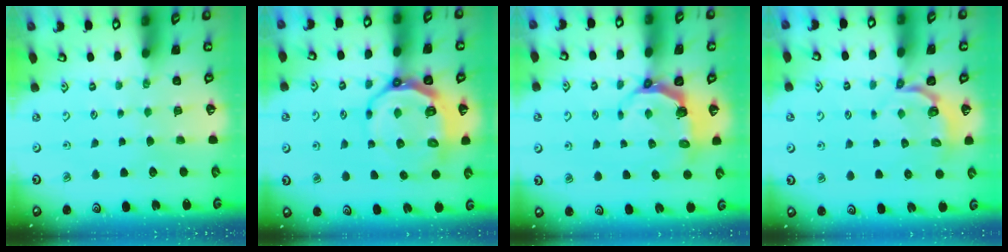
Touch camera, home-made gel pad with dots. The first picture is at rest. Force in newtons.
{"total": 9.7, "press": 8.9, "slide": 3.9}
{"total": 5.4, "press": 4.1, "slide": 3.5}
{"total": 3.4, "press": 2.5, "slide": 2.3}